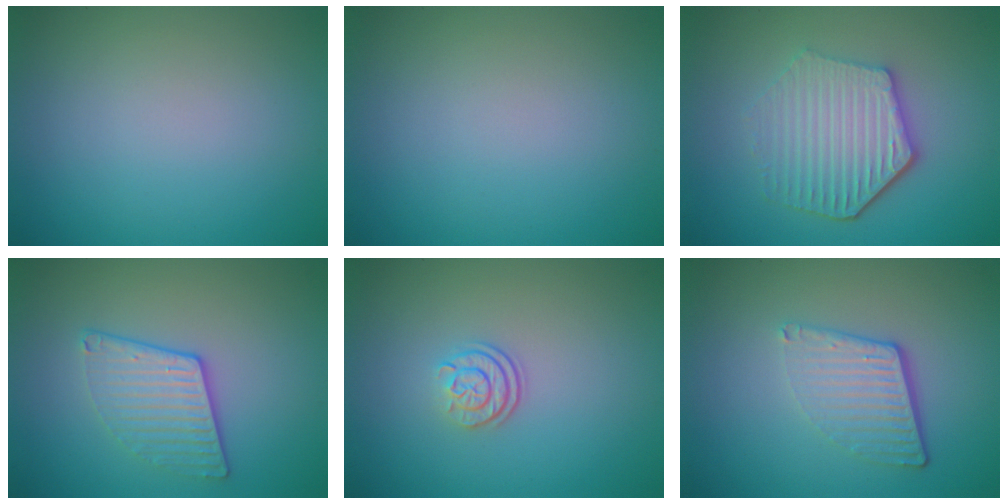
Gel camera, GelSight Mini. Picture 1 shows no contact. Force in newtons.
{"total": 0.0}
{"total": 5.3, "press": 4.3, "slide": 3.2}
{"total": 3.1, "press": 2.7, "slide": 1.4}
{"total": 2.4, "press": 1.8, "slide": 1.6}
{"total": 4.3, "press": 2.8, "slide": 3.3}